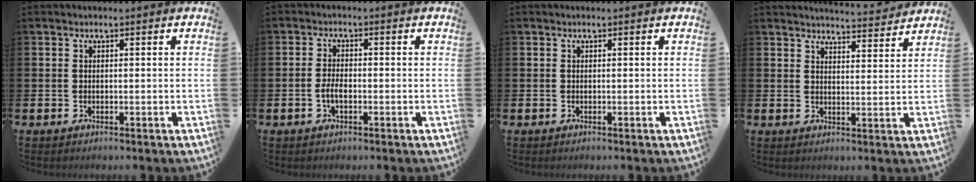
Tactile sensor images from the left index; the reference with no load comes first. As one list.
[{"total": 2.3, "force": [-0.8, 1.0, 1.9], "torque": [-0.034, 0.003, -0.015]}, {"total": 0.0}, {"total": 4.5, "force": [4.5, -0.1, 0.2], "torque": [-0.006, -0.033, 0.079]}]